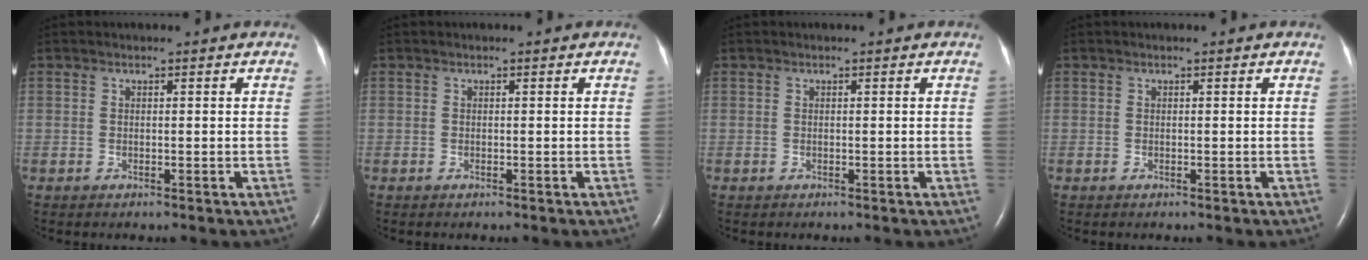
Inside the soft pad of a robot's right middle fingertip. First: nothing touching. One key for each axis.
{"total": 0.0}
{"total": 0.0}
{"total": 0.0}